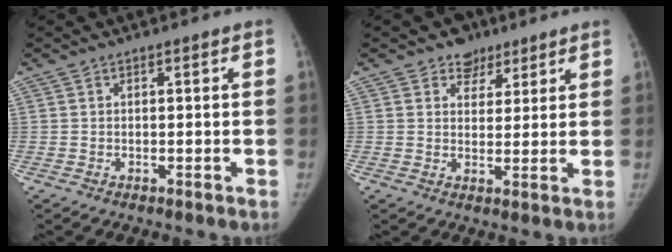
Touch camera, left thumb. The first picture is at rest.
{"total": 5.2, "force": [3.5, 3.8, 0.7], "torque": [0.017, -0.017, 0.051]}